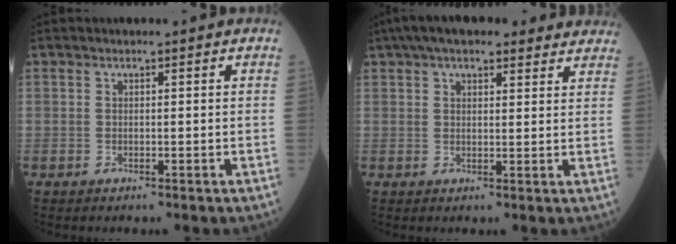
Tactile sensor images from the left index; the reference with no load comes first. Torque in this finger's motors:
{"motor_torque": [0.19, -1.01, 0.89, 0.19]}